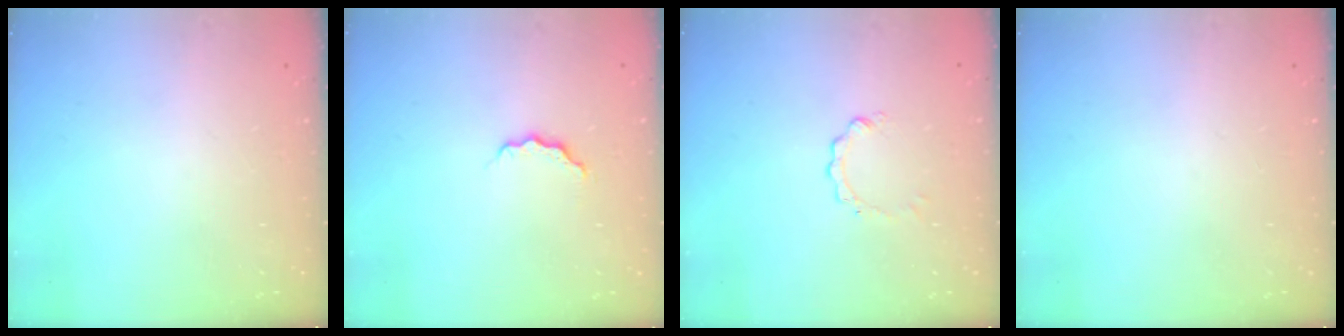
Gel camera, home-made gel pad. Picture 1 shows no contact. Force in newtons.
{"total": 4.3, "press": 4.3, "slide": 0.4}
{"total": 0.8, "press": 0.8, "slide": 0.1}
{"total": 0.0}